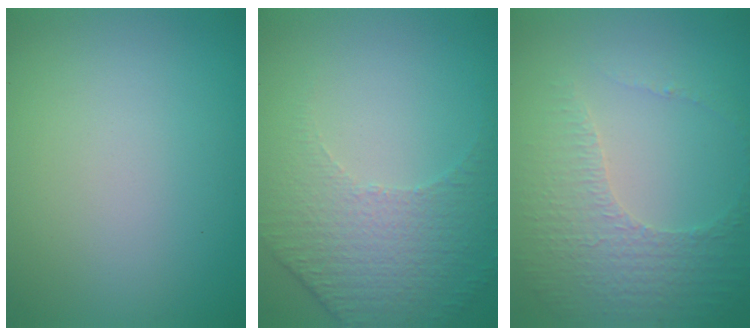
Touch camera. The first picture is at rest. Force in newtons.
{"total": 5.0, "press": 3.3, "slide": 3.8}
{"total": 4.6, "press": 3.1, "slide": 3.3}